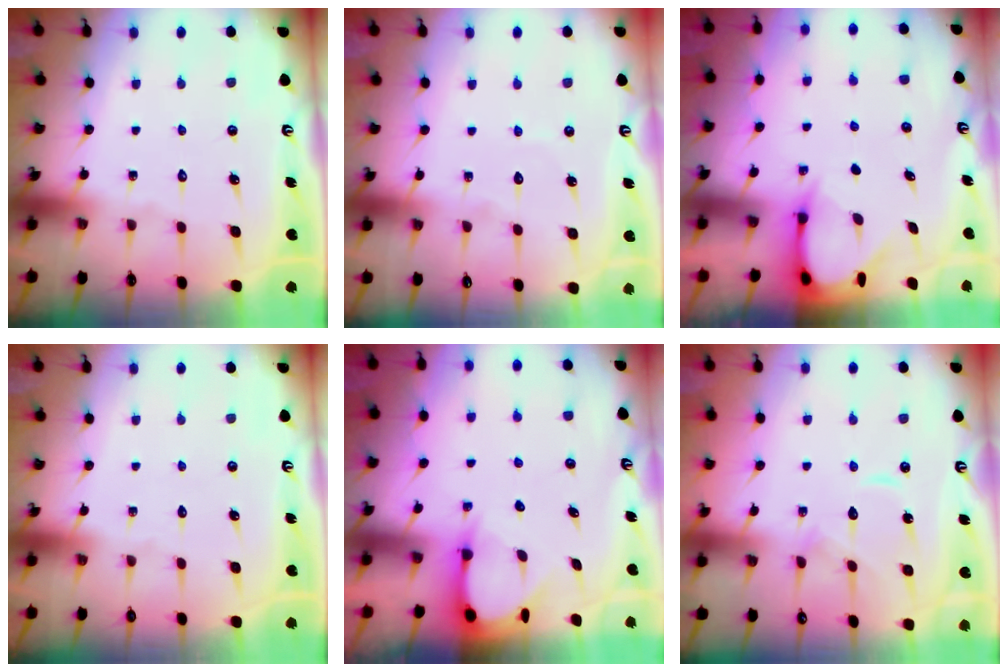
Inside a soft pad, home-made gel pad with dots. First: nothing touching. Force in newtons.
{"total": 2.6, "press": 2.6, "slide": 0.1}
{"total": 3.7, "press": 3.7, "slide": 0.3}
{"total": 0.0}
{"total": 3.6, "press": 3.6, "slide": 0.3}
{"total": 9.3, "press": 9.2, "slide": 0.5}